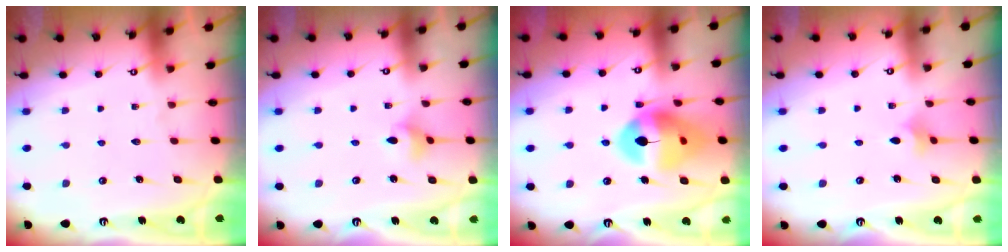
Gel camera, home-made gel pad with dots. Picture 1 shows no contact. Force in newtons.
{"total": 3.0, "press": 3.0, "slide": 0.3}
{"total": 16.8, "press": 16.7, "slide": 2.1}
{"total": 2.3, "press": 2.2, "slide": 0.5}